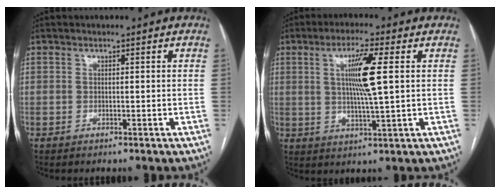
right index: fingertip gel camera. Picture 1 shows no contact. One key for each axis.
{"total": 8.2, "fx": 1.8, "fy": -0.1, "fz": 8.0, "tx": -0.150, "ty": -0.003, "tz": 0.032}